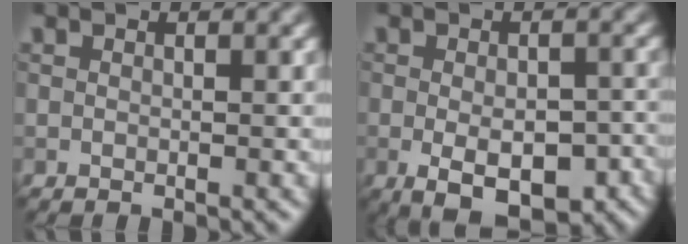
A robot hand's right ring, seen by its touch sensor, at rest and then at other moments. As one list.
[{"total": 8.1, "force": [-2.9, 3.8, 6.6], "torque": [-0.096, -0.020, -0.031]}]